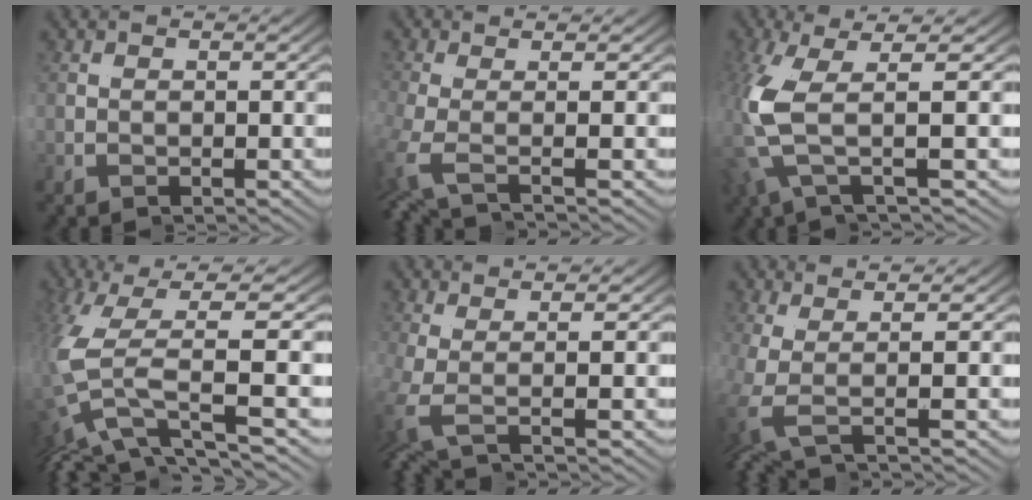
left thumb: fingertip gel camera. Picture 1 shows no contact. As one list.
[{"total": 2.2, "force": [0.9, -1.8, 0.9], "torque": [-0.016, 0.008, 0.008]}, {"total": 3.9, "force": [2.0, -2.6, 2.1], "torque": [-0.065, 0.028, 0.028]}, {"total": 4.2, "force": [0.5, 0.1, 4.1], "torque": [-0.152, -0.003, 0.025]}, {"total": 2.6, "force": [1.0, -2.1, 1.2], "torque": [-0.010, 0.015, 0.010]}, {"total": 3.0, "force": [1.4, -2.4, 1.0], "torque": [-0.011, 0.020, 0.015]}]